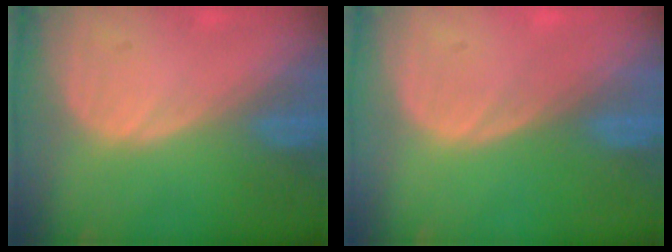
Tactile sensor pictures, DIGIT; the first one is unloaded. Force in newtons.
{"total": 0.0}